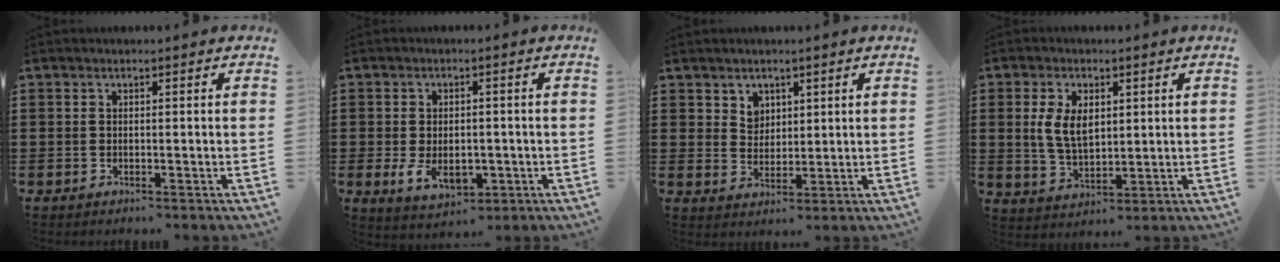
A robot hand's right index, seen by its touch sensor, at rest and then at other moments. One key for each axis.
{"total": 4.9, "fx": -1.1, "fy": 3.1, "fz": 3.6, "tx": -0.072, "ty": -0.002, "tz": -0.023}
{"total": 3.4, "fx": 2.2, "fy": 2.6, "fz": 0.6, "tx": -0.023, "ty": 0.008, "tz": 0.041}
{"total": 6.3, "fx": 1.3, "fy": 3.7, "fz": 4.9, "tx": -0.104, "ty": 0.006, "tz": 0.018}